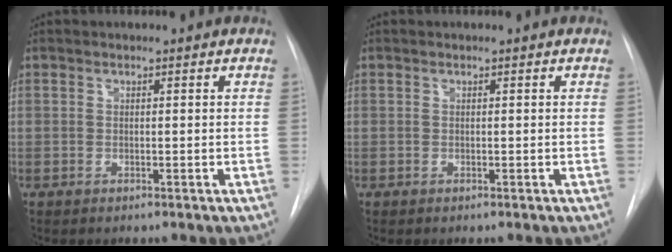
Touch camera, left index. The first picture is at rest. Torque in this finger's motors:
{"motor_torque": [0.06, -0.05, 0.01, 0.00]}